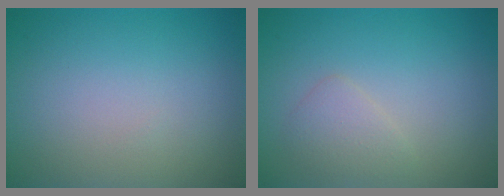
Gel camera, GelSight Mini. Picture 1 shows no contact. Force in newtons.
{"total": 1.7, "press": 1.7, "slide": 0.1}